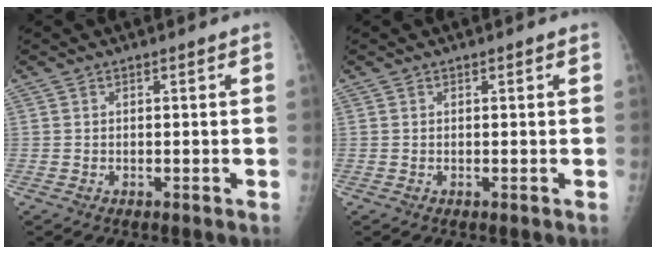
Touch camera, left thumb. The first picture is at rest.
{"total": 0.0}